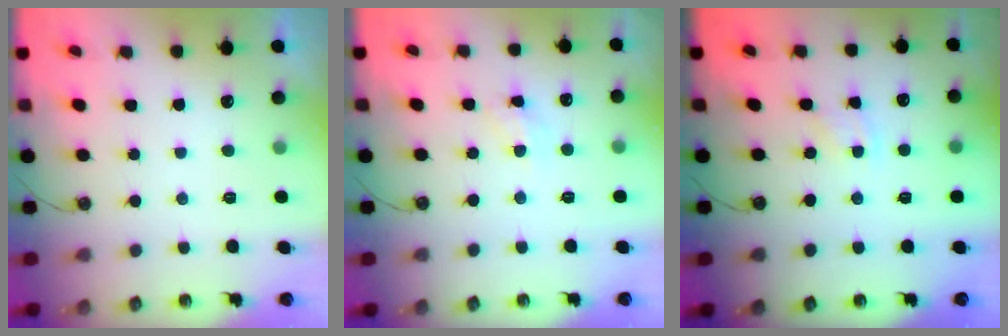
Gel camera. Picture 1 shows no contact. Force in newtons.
{"total": 5.9, "press": 5.9, "slide": 0.4}
{"total": 4.6, "press": 4.6, "slide": 0.5}